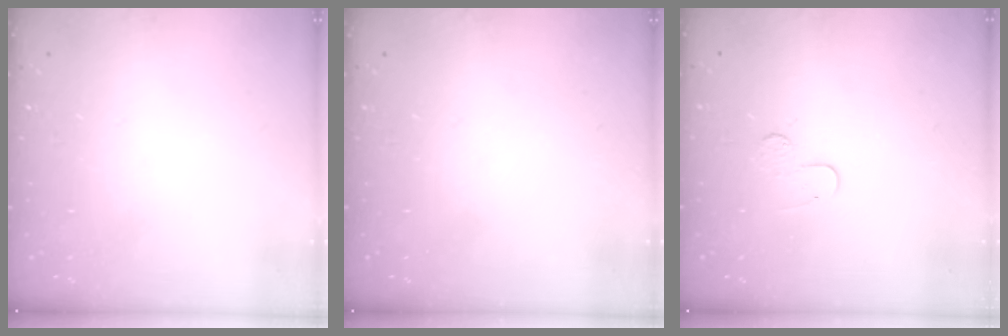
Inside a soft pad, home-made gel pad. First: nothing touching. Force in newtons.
{"total": 0.0}
{"total": 5.5, "press": 5.5, "slide": 0.5}